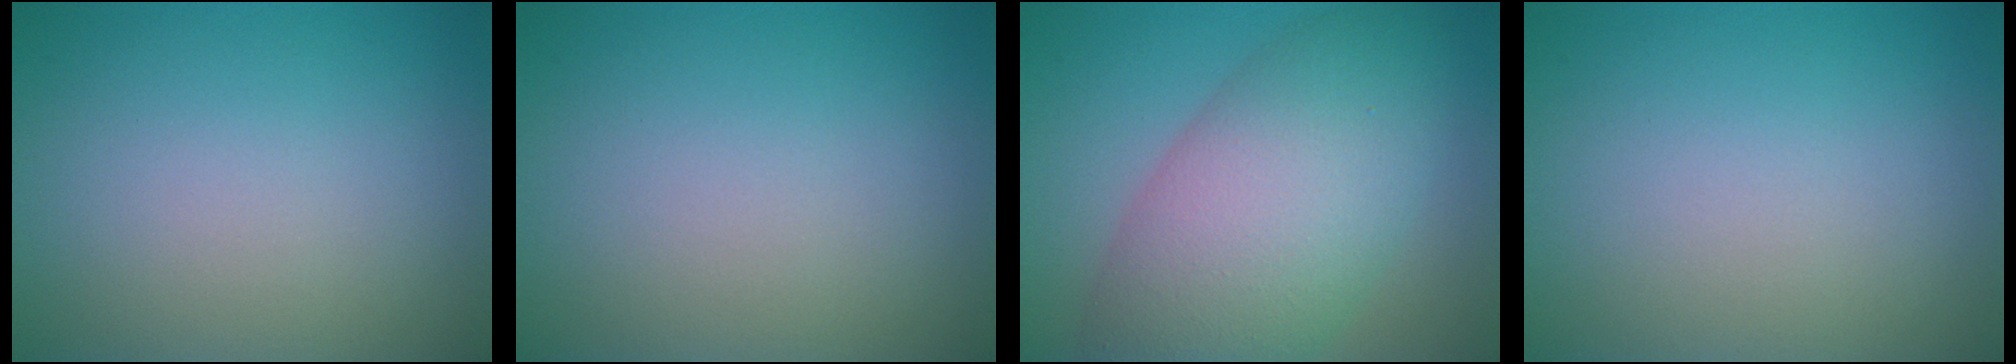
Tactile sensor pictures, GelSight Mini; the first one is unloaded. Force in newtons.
{"total": 0.0}
{"total": 9.8, "press": 9.8, "slide": 0.3}
{"total": 0.0}